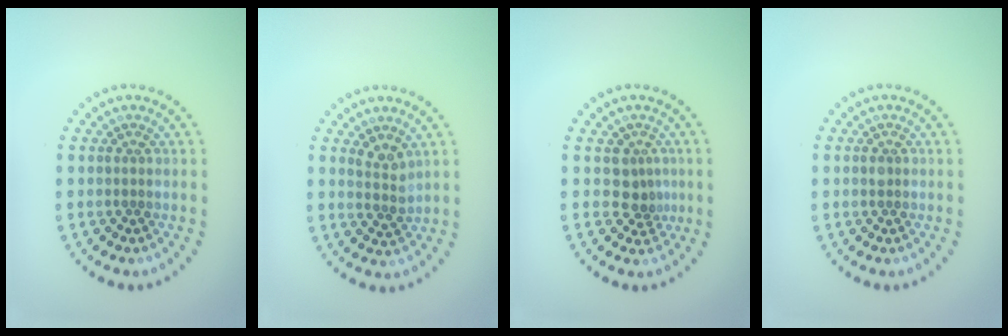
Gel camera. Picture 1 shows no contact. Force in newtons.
{"total": 1.8, "press": 1.4, "slide": 1.1}
{"total": 2.3, "press": 1.8, "slide": 1.5}
{"total": 0.8, "press": 0.8, "slide": 0.1}